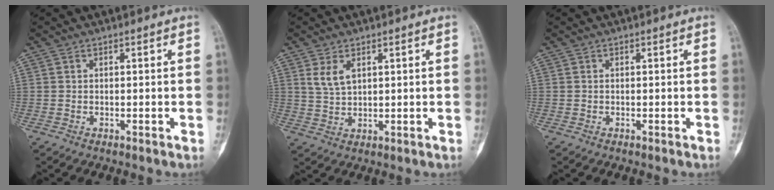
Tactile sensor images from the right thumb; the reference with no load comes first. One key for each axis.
{"total": 4.0, "fx": 1.8, "fy": 2.2, "fz": 2.8, "tx": -0.053, "ty": -0.007, "tz": 0.043}
{"total": 0.0}